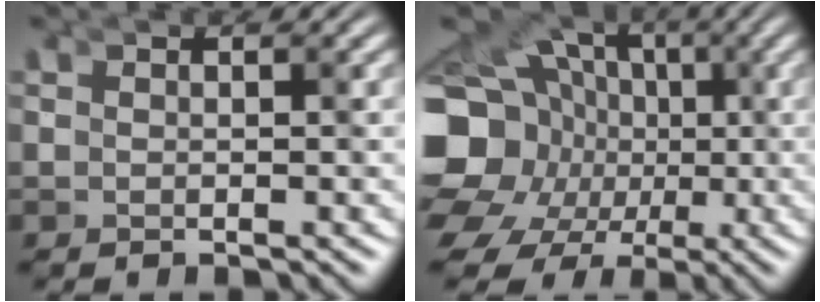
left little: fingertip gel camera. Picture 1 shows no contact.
{"total": 11.6, "force": [-2.3, 10.1, 5.2], "torque": [-0.130, -0.070, -0.030]}